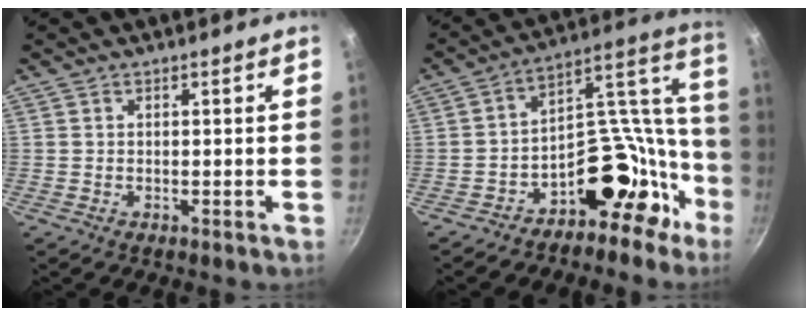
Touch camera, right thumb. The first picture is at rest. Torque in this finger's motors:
{"motor_torque": [0.42, 0.44, 0.11, -0.05, -0.03]}